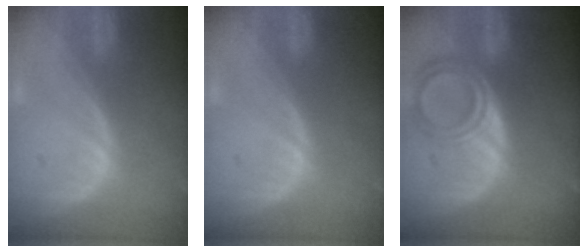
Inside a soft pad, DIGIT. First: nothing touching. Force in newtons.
{"total": 0.0}
{"total": 6.7, "press": 6.0, "slide": 2.8}